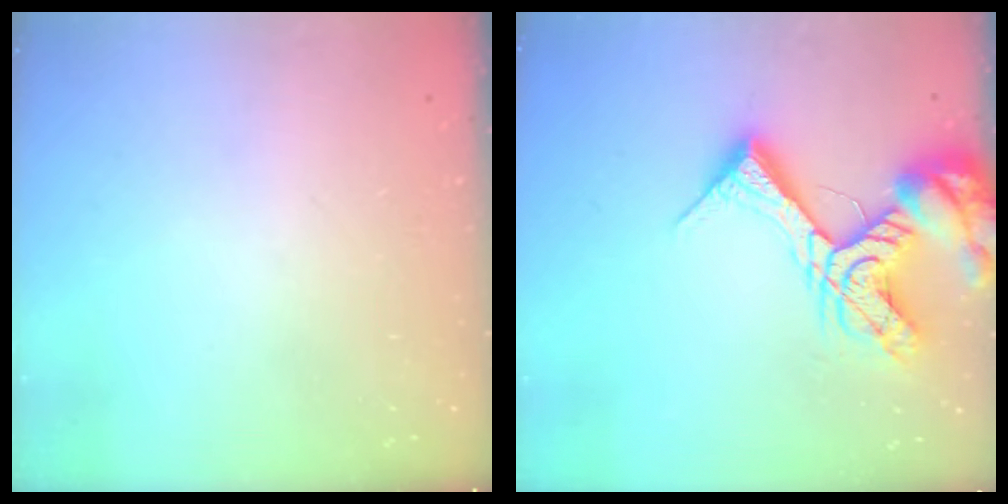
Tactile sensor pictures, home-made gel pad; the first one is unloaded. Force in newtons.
{"total": 17.2, "press": 17.1, "slide": 1.9}